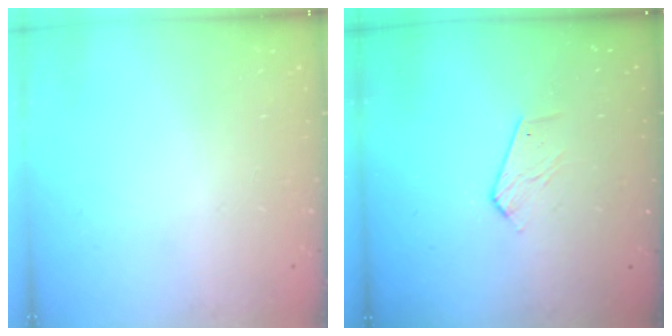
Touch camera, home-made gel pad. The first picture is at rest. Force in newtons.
{"total": 4.8, "press": 4.8, "slide": 0.5}